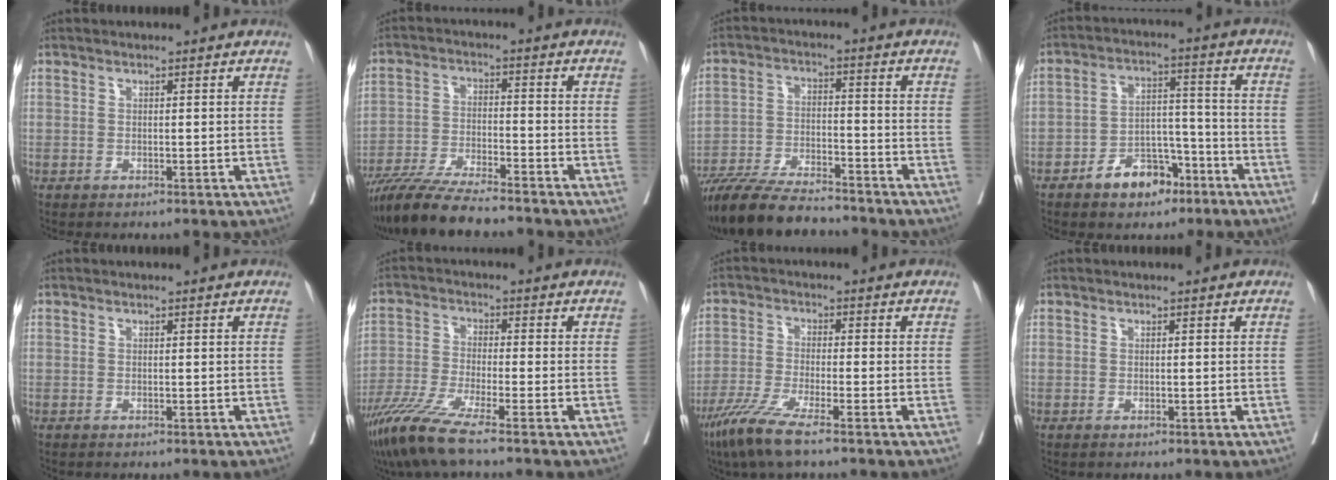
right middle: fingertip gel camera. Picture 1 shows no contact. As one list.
[{"total": 12.7, "force": [-11.1, 1.1, 6.1], "torque": [-0.103, -0.025, -0.189]}, {"total": 14.9, "force": [-13.2, 2.4, 6.5], "torque": [-0.117, -0.017, -0.223]}, {"total": 8.0, "force": [-5.1, 4.6, 4.1], "torque": [-0.062, 0.024, -0.081]}, {"total": 0.0}, {"total": 8.2, "force": [-6.1, -0.5, 5.5], "torque": [-0.115, -0.032, -0.122]}, {"total": 7.6, "force": [-5.3, 0.2, 5.4], "torque": [-0.115, -0.023, -0.108]}, {"total": 0.0}]